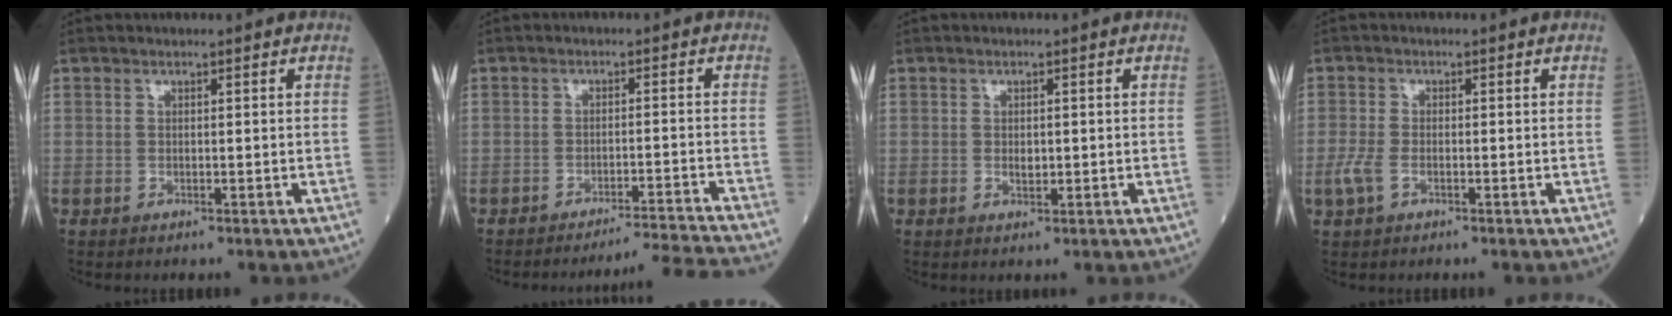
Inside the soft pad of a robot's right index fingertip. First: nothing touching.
{"total": 9.7, "force": [-8.9, -3.7, 1.0], "torque": [0.005, -0.018, -0.128]}
{"total": 1.4, "force": [0.0, 0.8, 1.2], "torque": [-0.015, -0.001, 0.002]}
{"total": 2.9, "force": [-1.1, 1.4, 2.3], "torque": [-0.068, -0.003, -0.027]}